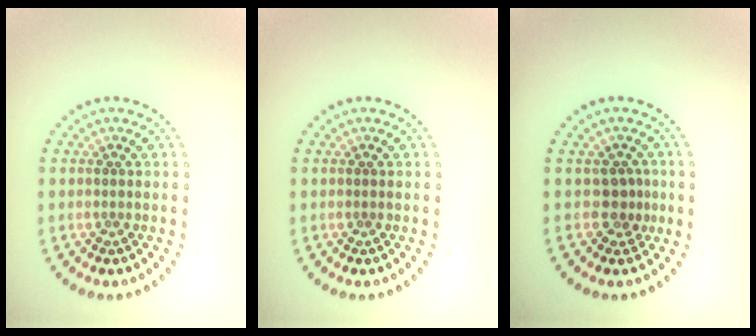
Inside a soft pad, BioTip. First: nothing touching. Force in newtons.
{"total": 0.0}
{"total": 1.8, "press": 1.3, "slide": 1.3}